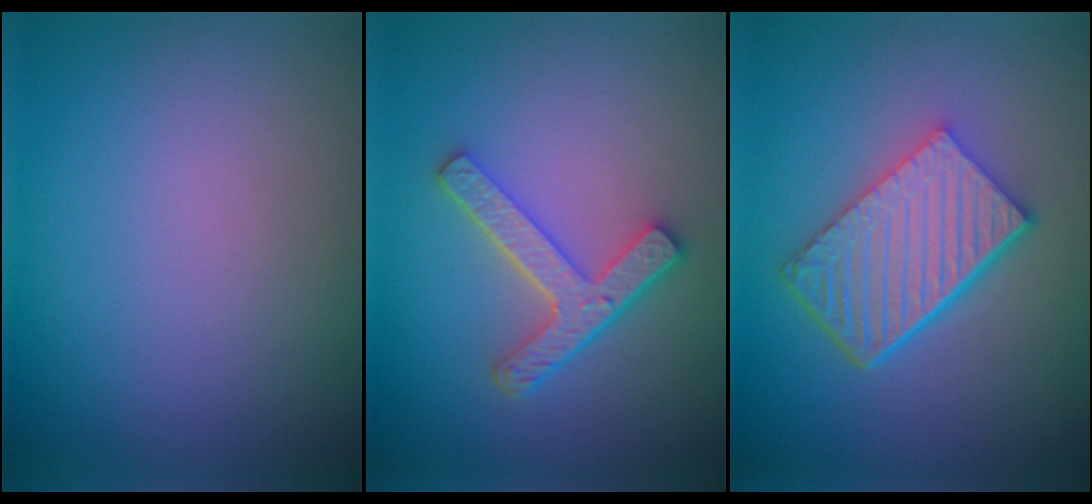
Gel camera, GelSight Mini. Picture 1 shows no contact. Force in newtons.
{"total": 4.3, "press": 3.2, "slide": 2.8}
{"total": 6.7, "press": 4.4, "slide": 4.9}